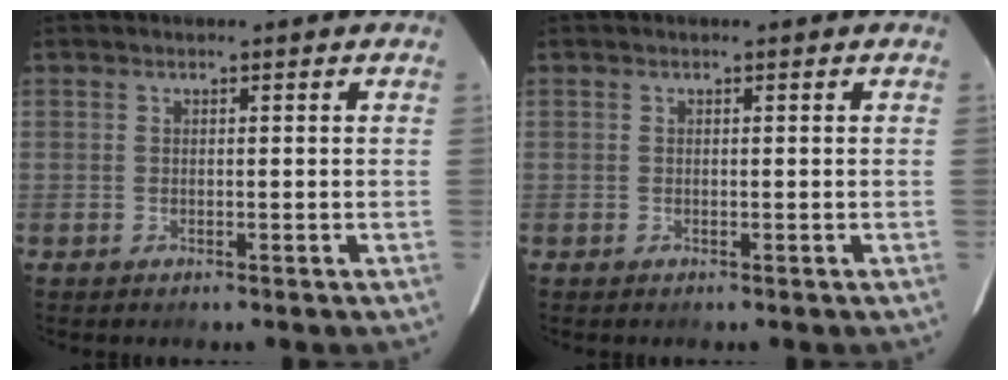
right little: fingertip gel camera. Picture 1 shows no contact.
{"total": 0.0}